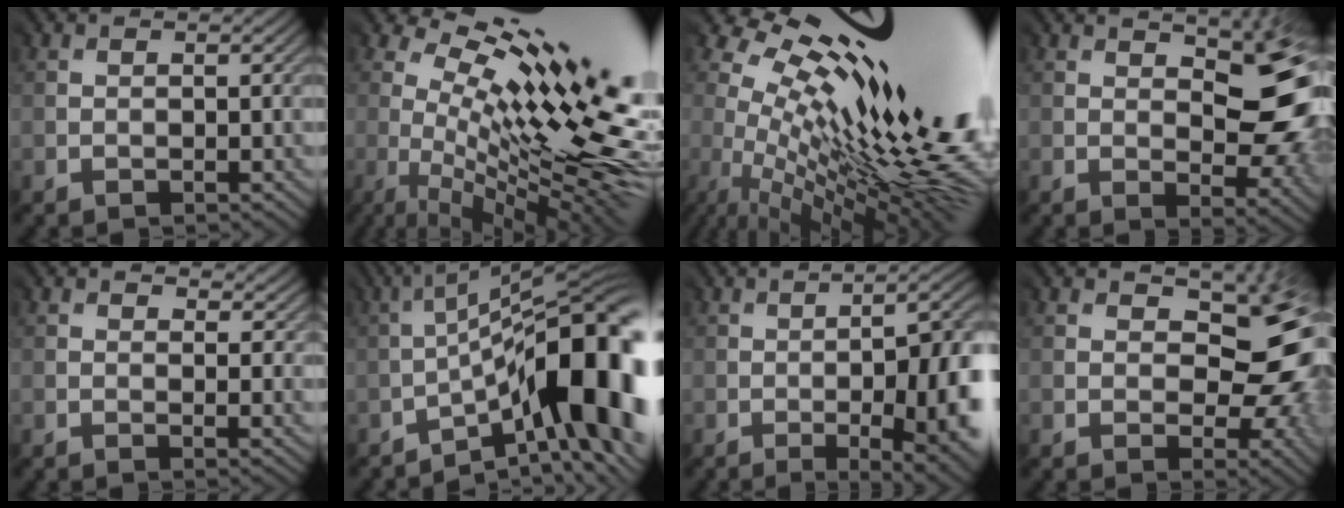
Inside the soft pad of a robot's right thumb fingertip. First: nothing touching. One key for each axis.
{"total": 18.0, "fx": 6.0, "fy": 4.4, "fz": 16.4, "tx": -0.263, "ty": 0.025, "tz": 0.111}
{"total": 19.6, "fx": 6.1, "fy": 6.0, "fz": 17.6, "tx": -0.283, "ty": 0.027, "tz": 0.095}
{"total": 12.5, "fx": 2.0, "fy": 6.3, "fz": 10.6, "tx": -0.113, "ty": 0.000, "tz": 0.034}
{"total": 4.6, "fx": 1.7, "fy": 2.5, "fz": 3.4, "tx": -0.042, "ty": -0.004, "tz": 0.028}
{"total": 15.7, "fx": -6.1, "fy": 5.2, "fz": 13.4, "tx": -0.180, "ty": 0.013, "tz": -0.100}
{"total": 14.7, "fx": -4.4, "fy": 5.3, "fz": 13.0, "tx": -0.159, "ty": -0.009, "tz": -0.057}
{"total": 12.1, "fx": 1.0, "fy": 7.7, "fz": 9.3, "tx": -0.095, "ty": 0.000, "tz": 0.021}